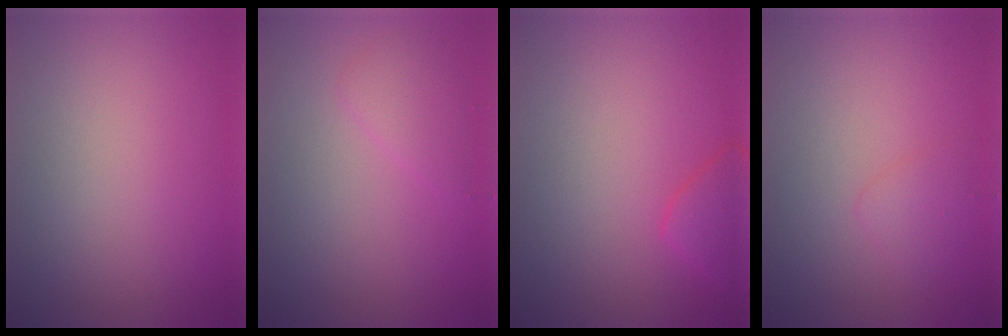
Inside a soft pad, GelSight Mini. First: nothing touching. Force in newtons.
{"total": 1.8, "press": 1.8, "slide": 0.1}
{"total": 2.5, "press": 2.5, "slide": 0.4}
{"total": 1.3, "press": 1.3, "slide": 0.1}